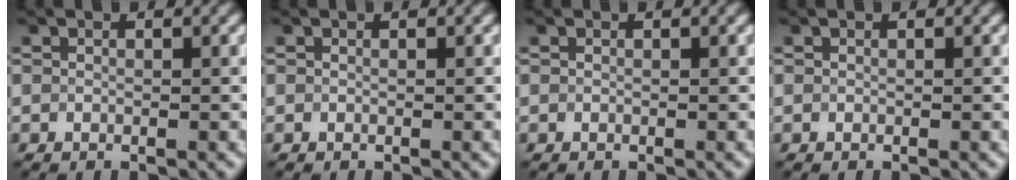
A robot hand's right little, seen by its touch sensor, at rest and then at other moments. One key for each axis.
{"total": 0.0}
{"total": 0.0}
{"total": 0.0}